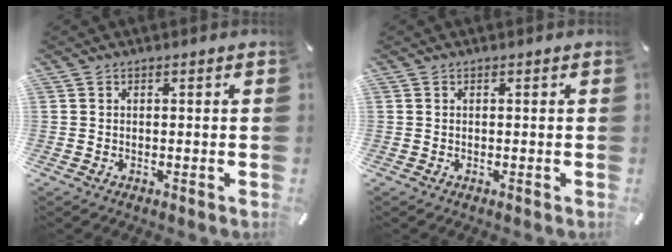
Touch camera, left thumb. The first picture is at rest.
{"total": 0.0}